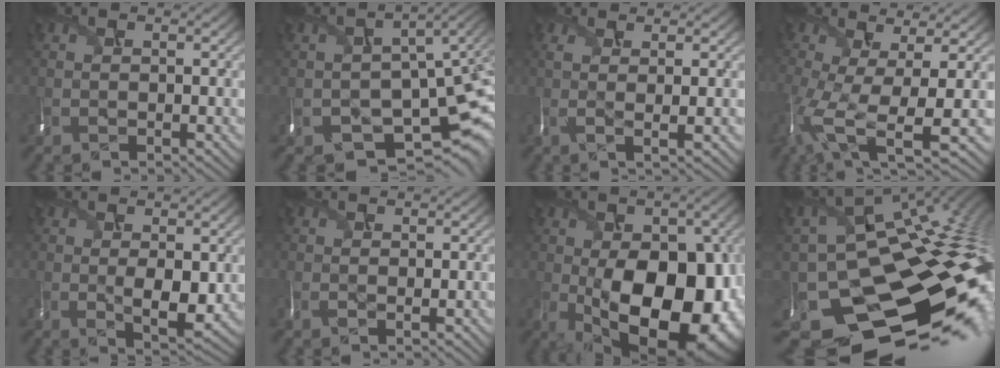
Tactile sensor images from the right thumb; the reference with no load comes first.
{"total": 10.0, "force": [-3.5, 5.6, 7.5], "torque": [-0.130, -0.036, -0.034]}
{"total": 2.8, "force": [0.9, 0.5, 2.6], "torque": [-0.043, 0.009, 0.016]}
{"total": 9.7, "force": [-2.2, 2.9, 9.0], "torque": [-0.185, -0.015, -0.025]}
{"total": 4.5, "force": [0.0, 1.3, 4.3], "torque": [-0.079, -0.005, 0.012]}
{"total": 0.7, "force": [0.0, 0.1, 0.7], "torque": [-0.010, 0.001, 0.002]}
{"total": 19.8, "force": [-3.9, 11.0, 16.0], "torque": [-0.207, -0.026, -0.032]}
{"total": 18.4, "force": [-4.9, 11.9, 13.1], "torque": [-0.218, -0.054, -0.050]}